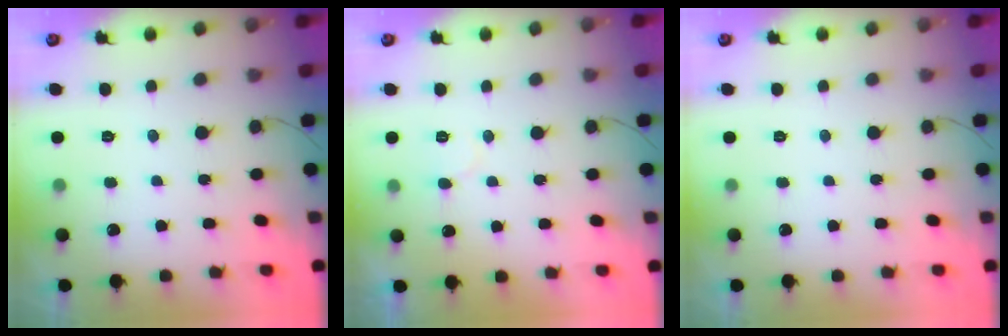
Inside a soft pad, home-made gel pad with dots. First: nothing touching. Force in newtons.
{"total": 4.8, "press": 4.8, "slide": 0.4}
{"total": 0.0}